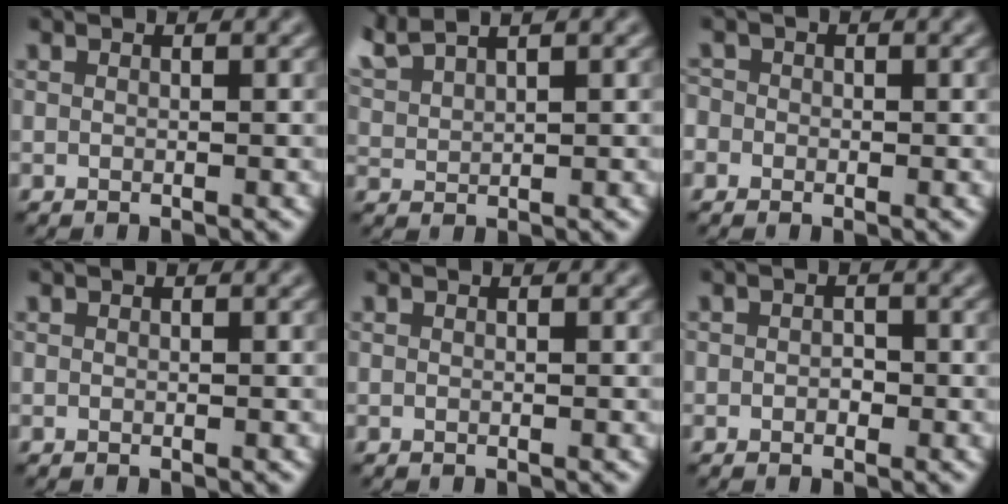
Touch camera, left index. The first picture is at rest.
{"total": 3.5, "force": [3.1, 0.5, 1.4], "torque": [-0.040, 0.015, 0.065]}
{"total": 1.7, "force": [-0.3, 1.6, 0.5], "torque": [-0.001, 0.009, -0.020]}
{"total": 0.0}
{"total": 0.0}
{"total": 1.0, "force": [-0.3, 0.8, 0.6], "torque": [-0.009, -0.004, -0.008]}